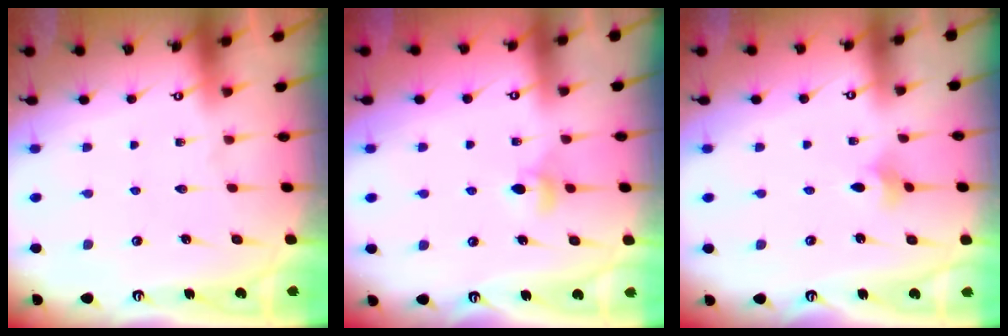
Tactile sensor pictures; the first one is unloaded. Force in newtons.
{"total": 5.4, "press": 5.3, "slide": 1.0}
{"total": 2.1, "press": 2.1, "slide": 0.5}